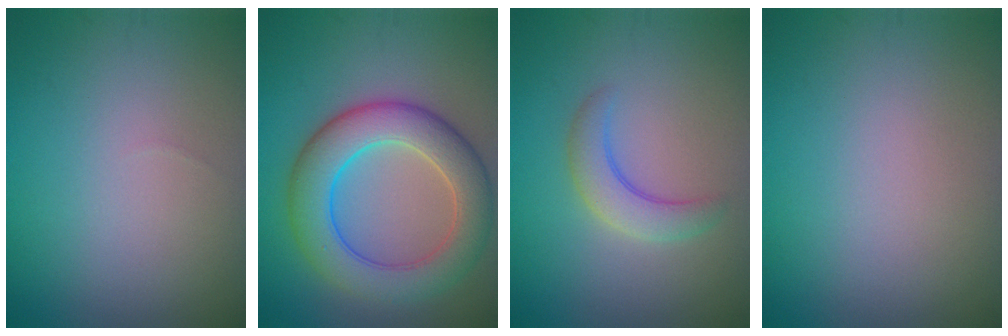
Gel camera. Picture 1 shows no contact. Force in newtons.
{"total": 7.9, "press": 7.9, "slide": 0.1}
{"total": 3.0, "press": 3.0, "slide": 0.3}
{"total": 0.0}